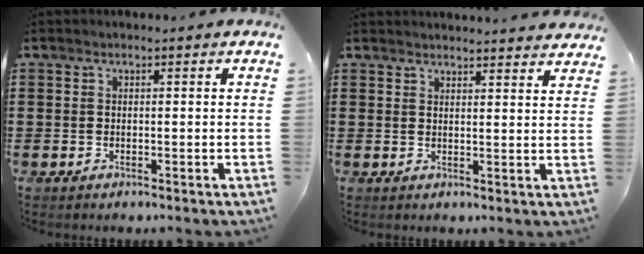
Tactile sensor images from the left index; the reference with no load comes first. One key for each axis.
{"total": 2.5, "fx": 2.5, "fy": -0.2, "fz": 0.1, "tx": -0.009, "ty": -0.008, "tz": 0.047}